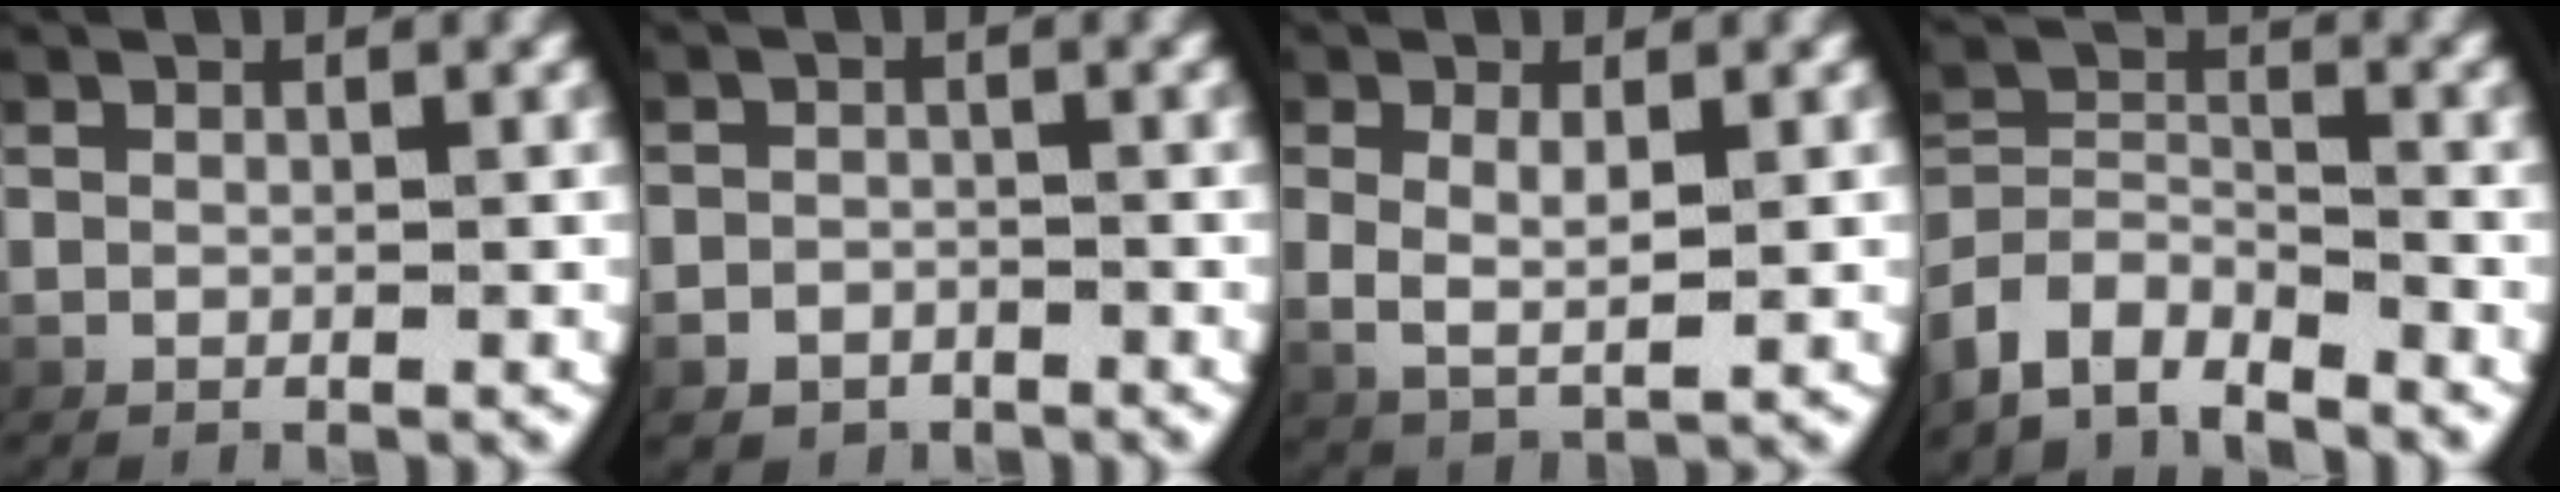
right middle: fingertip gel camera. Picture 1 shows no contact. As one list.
[{"total": 2.2, "force": [-1.7, 1.4, 0.0], "torque": [0.003, -0.008, -0.025]}, {"total": 3.6, "force": [0.5, 1.9, 3.1], "torque": [-0.071, -0.014, 0.023]}, {"total": 5.2, "force": [-3.3, 3.7, 1.6], "torque": [-0.064, -0.033, -0.053]}]